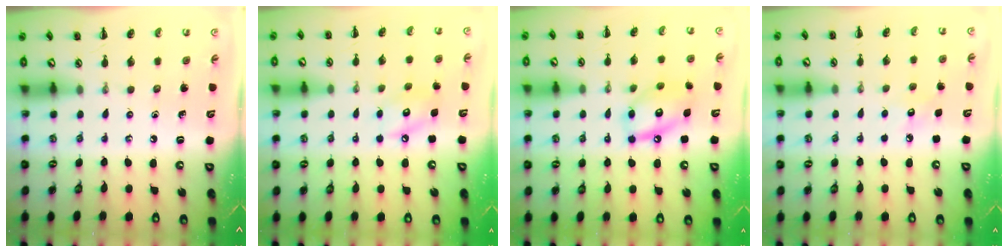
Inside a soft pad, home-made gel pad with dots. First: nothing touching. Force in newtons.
{"total": 8.6, "press": 8.5, "slide": 1.0}
{"total": 13.2, "press": 13.1, "slide": 1.6}
{"total": 5.2, "press": 5.0, "slide": 1.4}